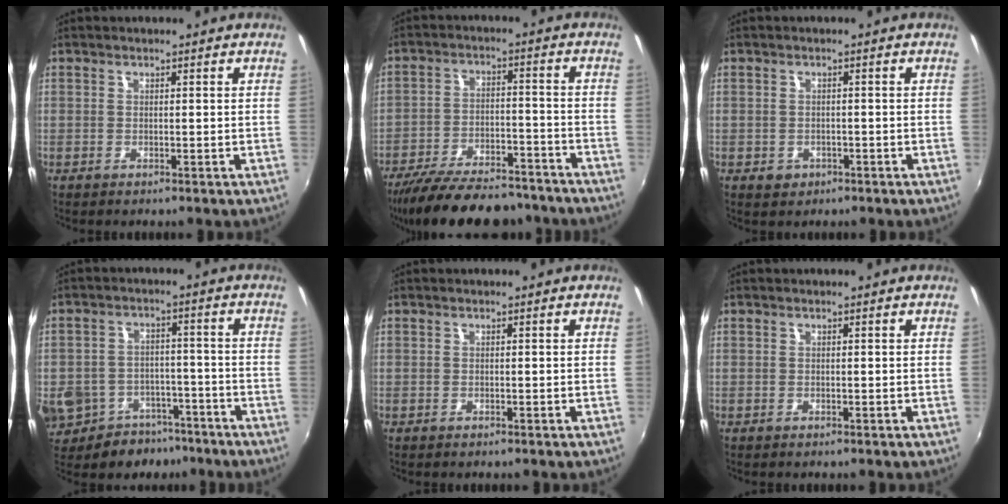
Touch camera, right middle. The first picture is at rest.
{"total": 20.6, "force": [-17.3, 6.6, 9.0], "torque": [-0.182, -0.014, -0.249]}
{"total": 2.1, "force": [-0.8, 1.8, 0.6], "torque": [-0.014, -0.003, -0.010]}
{"total": 17.7, "force": [-10.2, 12.1, 7.8], "torque": [-0.198, -0.004, -0.140]}
{"total": 0.0}
{"total": 0.0}